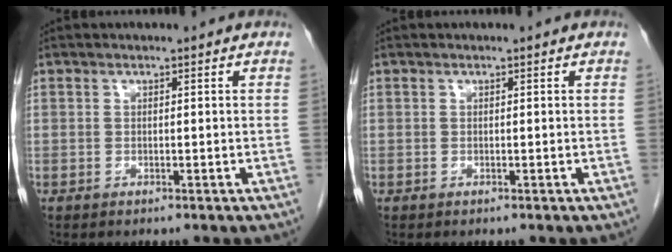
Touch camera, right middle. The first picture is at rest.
{"total": 0.0}